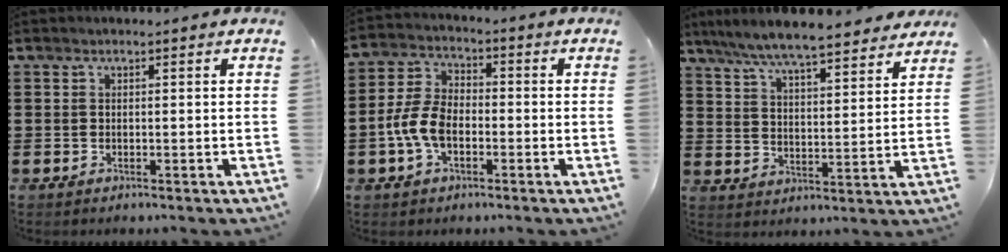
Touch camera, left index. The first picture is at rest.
{"total": 6.7, "force": [-2.1, 4.0, 5.0], "torque": [-0.129, 0.001, -0.049]}
{"total": 7.0, "force": [6.5, 0.4, 2.7], "torque": [-0.079, -0.032, 0.113]}